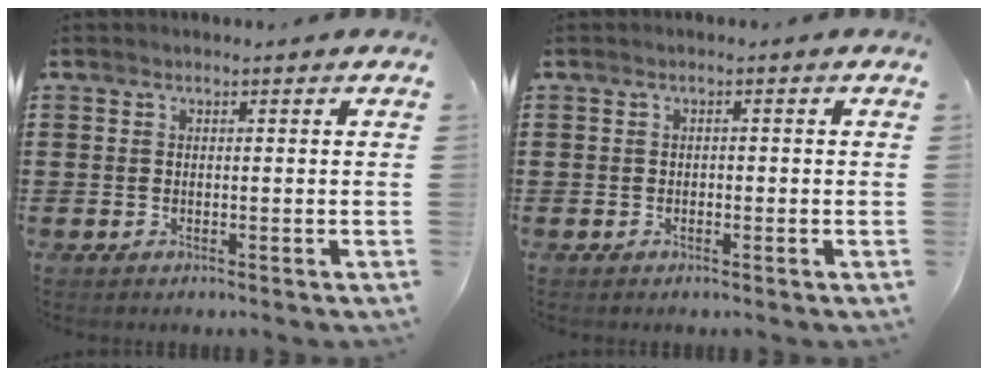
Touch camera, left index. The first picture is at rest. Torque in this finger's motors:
{"motor_torque": [-0.22, 0.05, 0.00, 0.00]}